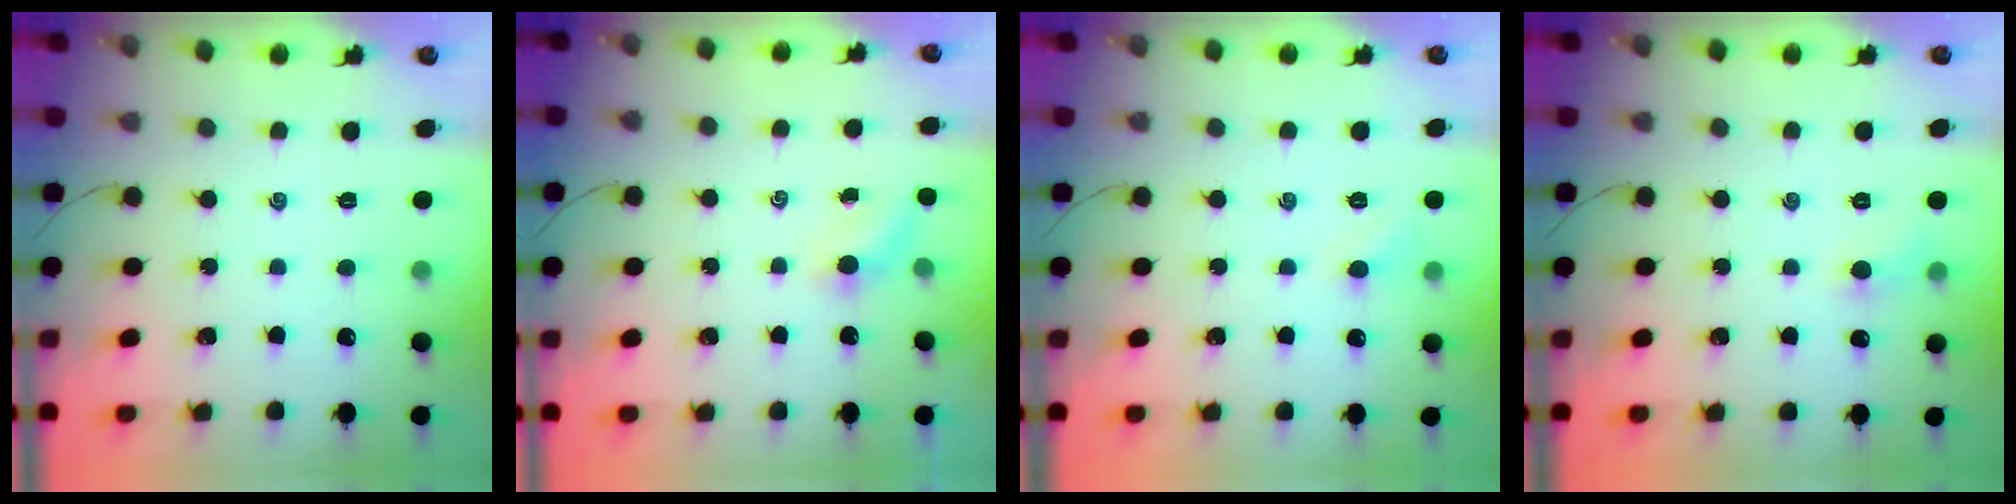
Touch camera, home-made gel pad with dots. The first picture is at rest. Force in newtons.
{"total": 4.0, "press": 3.8, "slide": 1.2}
{"total": 4.4, "press": 4.2, "slide": 1.4}
{"total": 4.3, "press": 4.0, "slide": 1.4}